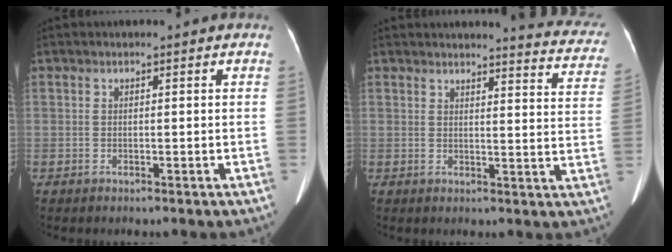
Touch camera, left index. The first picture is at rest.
{"total": 11.5, "force": [11.1, 1.4, 2.6], "torque": [-0.001, -0.063, 0.093]}